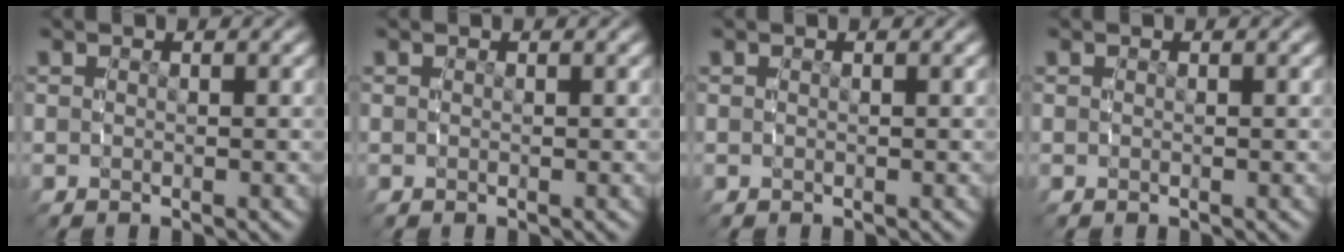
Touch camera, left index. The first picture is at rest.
{"total": 0.0}
{"total": 0.0}
{"total": 0.0}